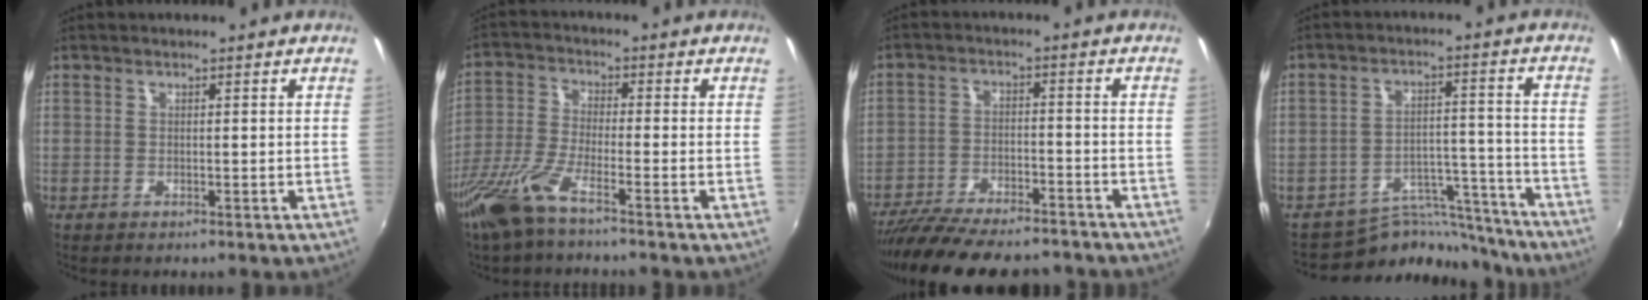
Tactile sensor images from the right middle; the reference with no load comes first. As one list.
[{"total": 9.3, "force": [-6.5, 1.2, 6.5], "torque": [-0.145, -0.020, -0.130]}, {"total": 18.8, "force": [-16.1, 4.8, 8.3], "torque": [-0.168, -0.030, -0.241]}, {"total": 11.7, "force": [-11.3, 3.1, 0.9], "torque": [-0.010, 0.034, -0.168]}]